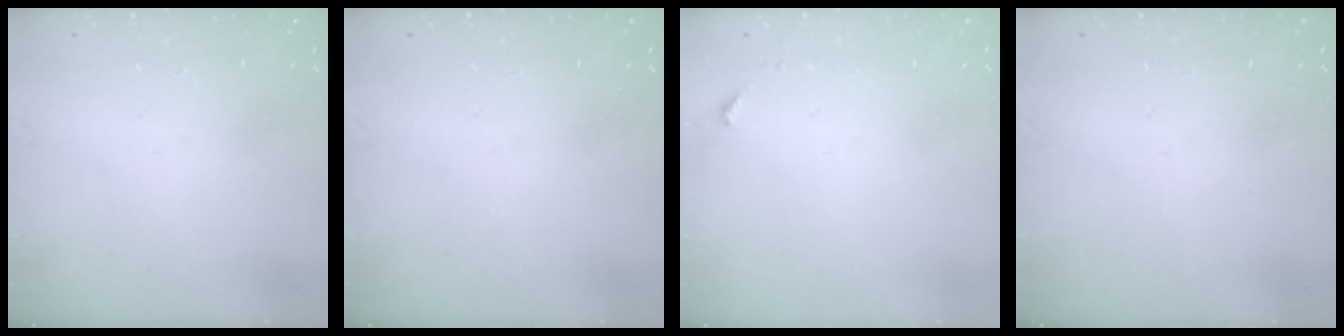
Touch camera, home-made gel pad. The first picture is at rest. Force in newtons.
{"total": 0.0}
{"total": 3.4, "press": 3.3, "slide": 0.5}
{"total": 0.0}